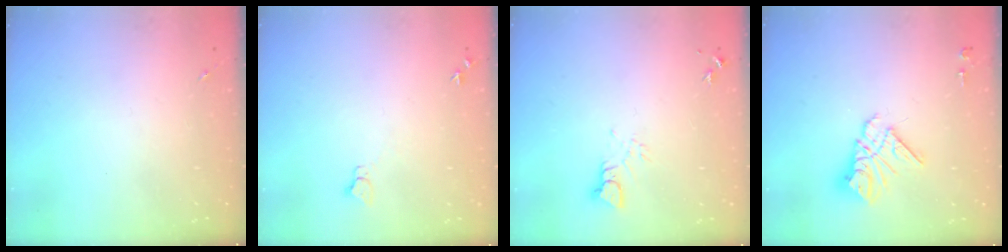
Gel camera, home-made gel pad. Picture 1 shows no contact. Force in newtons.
{"total": 4.1, "press": 4.0, "slide": 0.5}
{"total": 3.2, "press": 3.2, "slide": 0.2}
{"total": 12.7, "press": 12.6, "slide": 1.1}